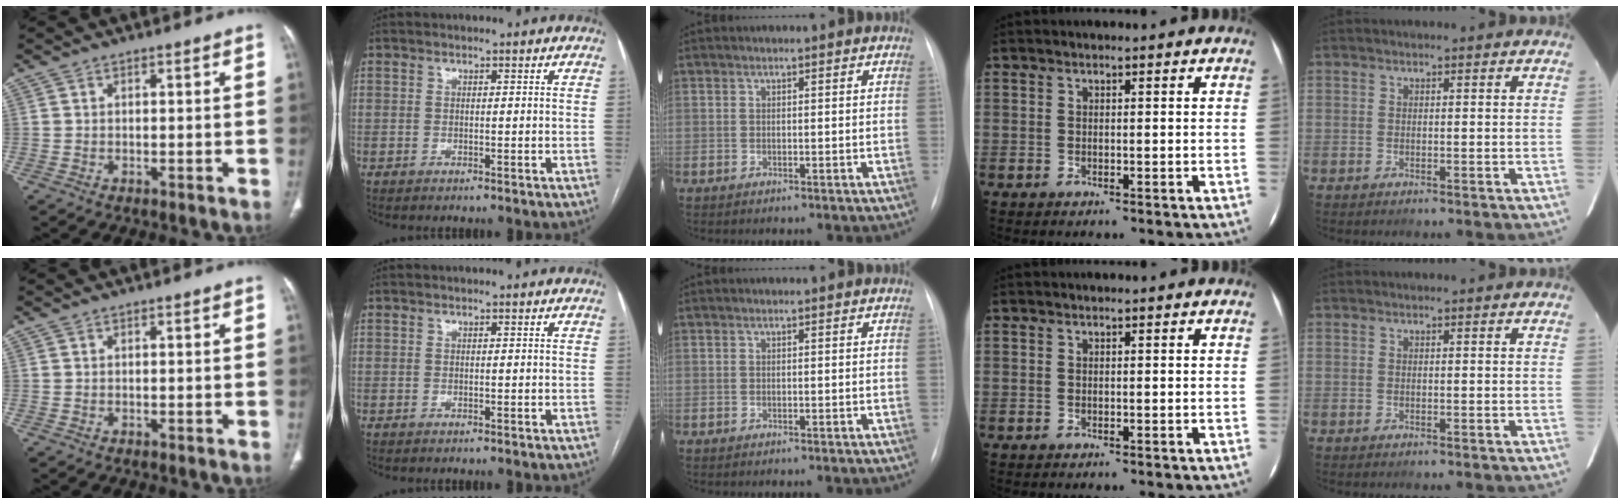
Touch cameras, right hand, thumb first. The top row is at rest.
{}